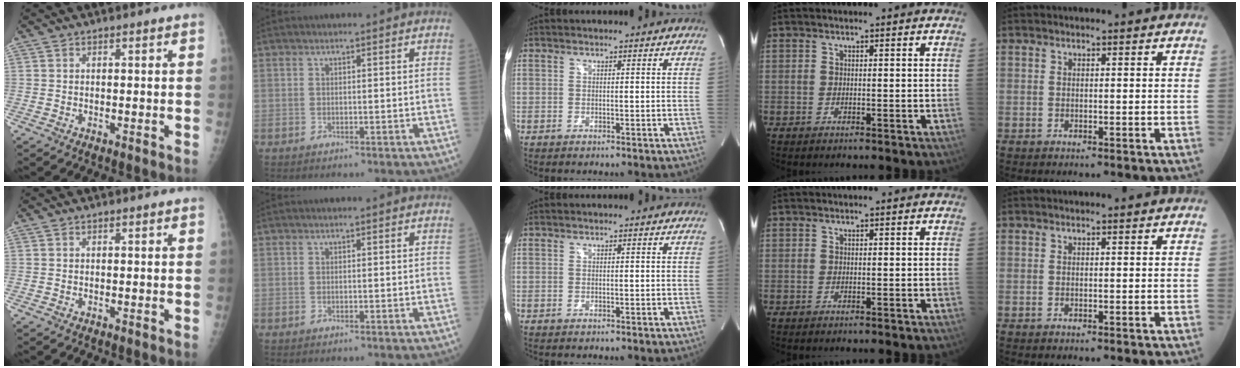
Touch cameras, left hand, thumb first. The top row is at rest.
{}